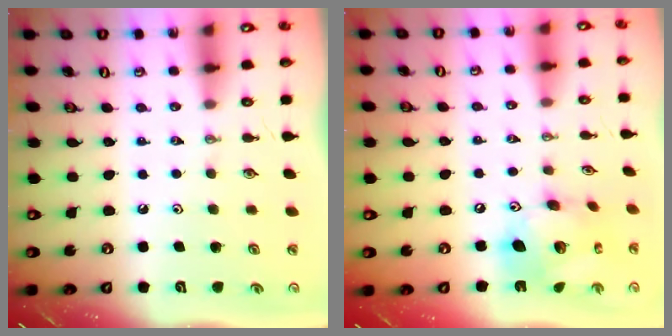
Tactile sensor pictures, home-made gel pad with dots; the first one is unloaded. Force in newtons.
{"total": 16.5, "press": 16.4, "slide": 1.8}